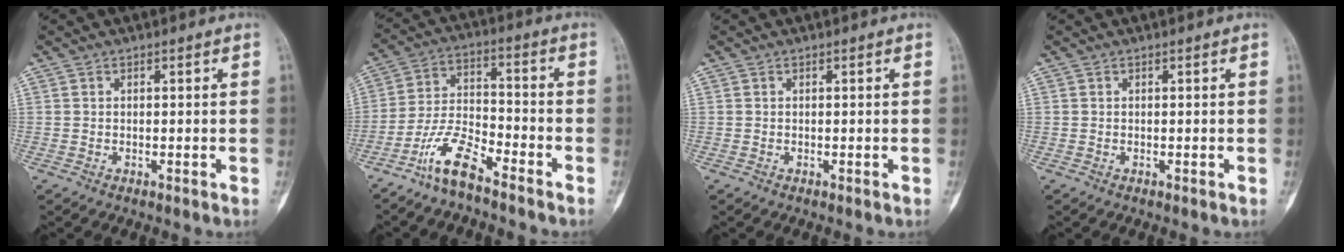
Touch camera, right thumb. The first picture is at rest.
{"total": 9.0, "force": [-6.8, 2.4, 5.4], "torque": [-0.116, 0.052, -0.139]}
{"total": 0.0}
{"total": 0.0}